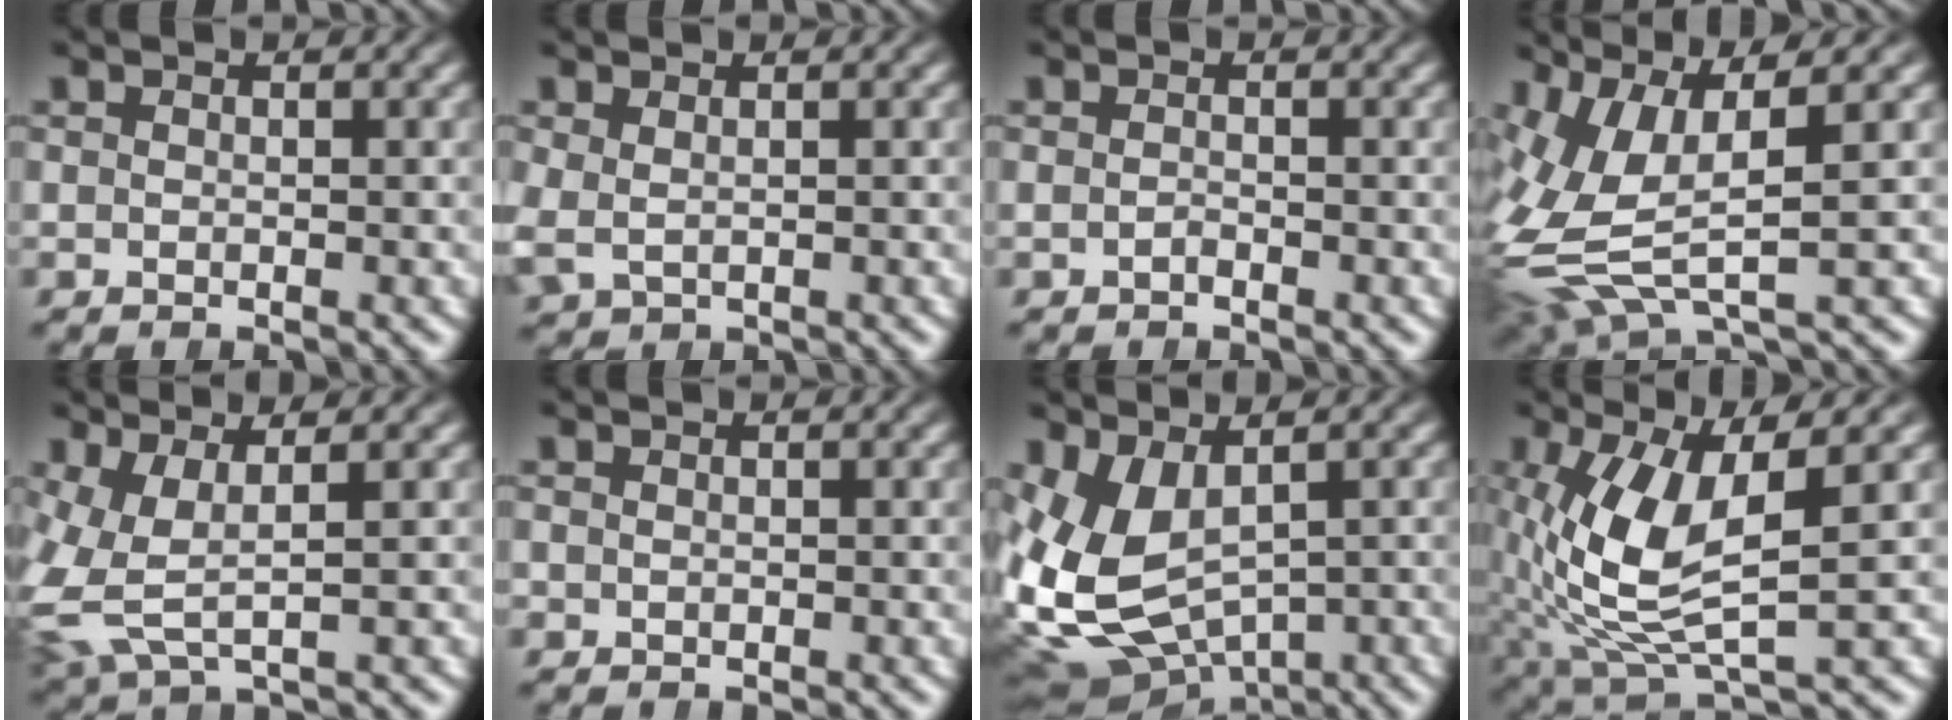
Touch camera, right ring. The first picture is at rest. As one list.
[{"total": 1.4, "force": [0.5, 1.1, 0.7], "torque": [-0.033, -0.018, 0.022]}, {"total": 0.6, "force": [-0.6, 0.0, -0.1], "torque": [-0.003, -0.001, -0.013]}, {"total": 8.9, "force": [0.3, 5.9, 6.7], "torque": [-0.167, -0.030, 0.019]}, {"total": 5.8, "force": [0.2, 4.4, 3.9], "torque": [-0.111, -0.024, 0.011]}, {"total": 0.7, "force": [0.1, 0.7, -0.1], "torque": [-0.003, 0.001, 0.001]}, {"total": 12.4, "force": [-1.6, 10.3, 6.7], "torque": [-0.196, -0.062, -0.004]}, {"total": 8.7, "force": [-0.1, 4.2, 7.6], "torque": [-0.162, -0.025, 0.020]}]